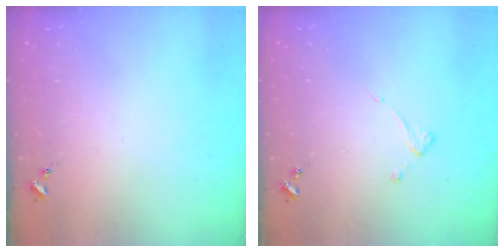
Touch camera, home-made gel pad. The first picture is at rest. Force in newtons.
{"total": 3.8, "press": 3.7, "slide": 0.2}